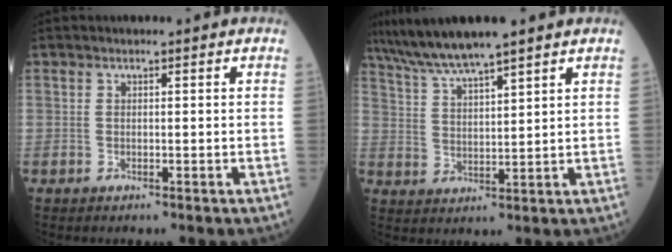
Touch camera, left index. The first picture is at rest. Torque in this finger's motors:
{"motor_torque": [0.28, -0.13, 0.23, 0.06]}